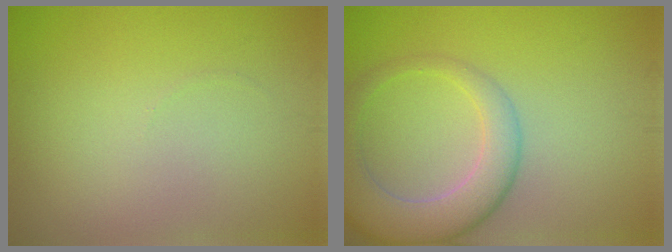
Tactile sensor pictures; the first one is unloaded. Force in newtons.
{"total": 6.5, "press": 6.4, "slide": 0.5}